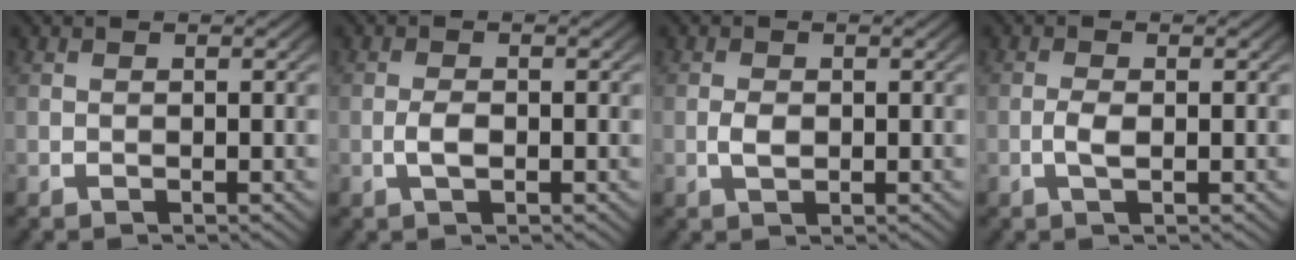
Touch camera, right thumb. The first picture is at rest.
{"total": 1.7, "force": [-0.4, 0.9, 1.4], "torque": [-0.036, -0.005, -0.006]}
{"total": 1.6, "force": [-0.1, 1.1, 1.2], "torque": [-0.031, -0.008, 0.003]}
{"total": 1.6, "force": [-0.2, 0.7, 1.4], "torque": [-0.040, -0.006, -0.004]}